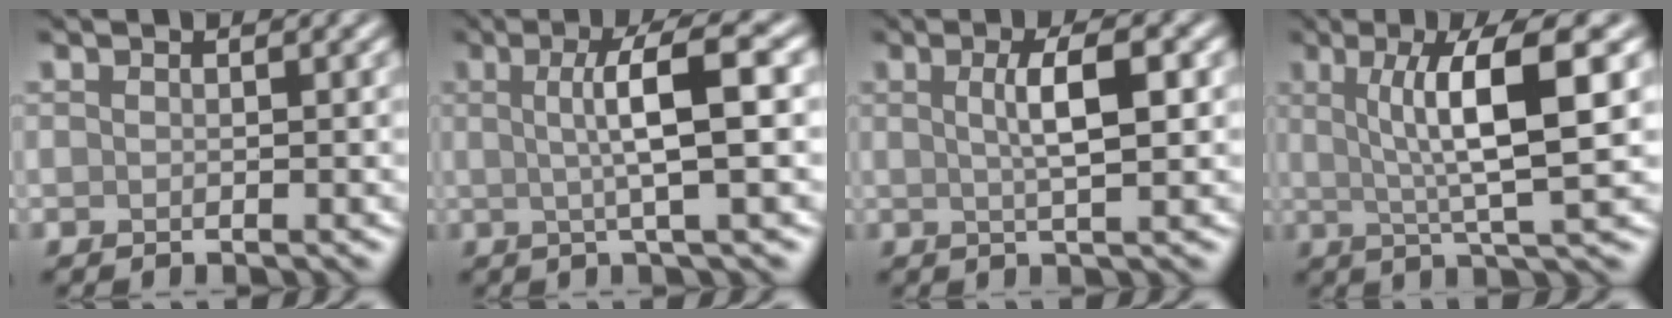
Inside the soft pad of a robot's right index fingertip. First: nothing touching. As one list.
[{"total": 6.1, "force": [0.7, 1.1, 6.0], "torque": [-0.093, 0.009, 0.009]}, {"total": 4.0, "force": [0.7, 1.0, 3.8], "torque": [-0.059, 0.006, 0.009]}, {"total": 8.1, "force": [1.8, 1.6, 7.7], "torque": [-0.113, 0.005, 0.029]}]